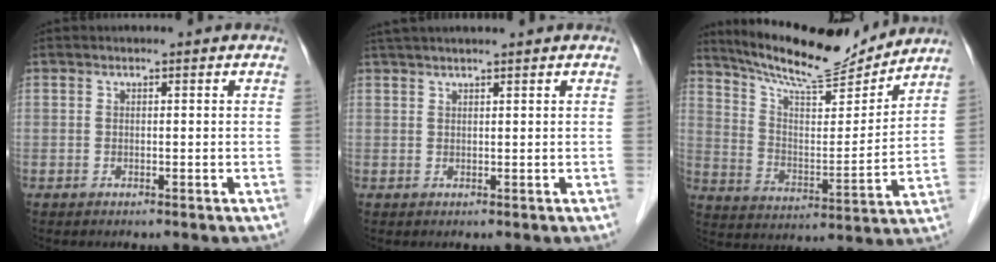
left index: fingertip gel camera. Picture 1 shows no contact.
{"total": 5.3, "force": [4.4, -0.3, 3.0], "torque": [-0.044, 0.031, 0.073]}
{"total": 14.9, "force": [14.0, 1.3, 4.7], "torque": [-0.089, -0.015, 0.232]}